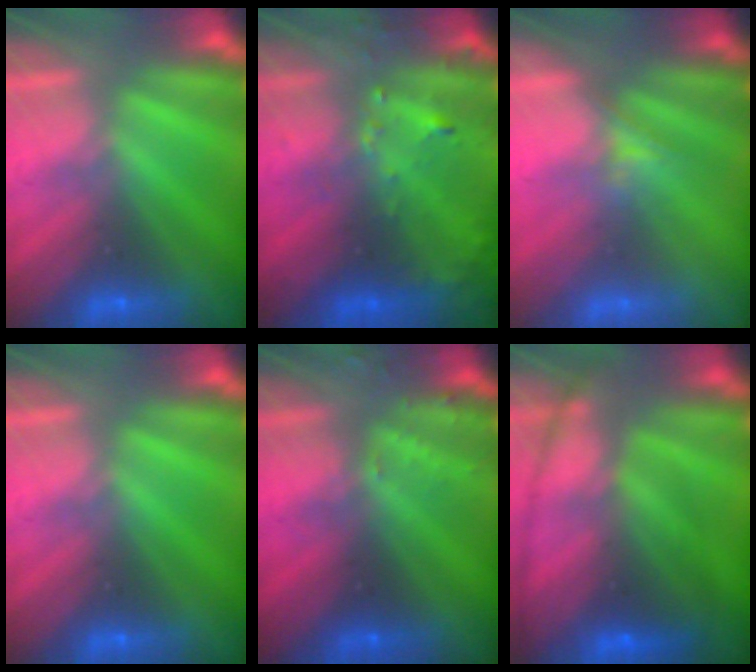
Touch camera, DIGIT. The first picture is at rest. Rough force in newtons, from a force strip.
{"total": 7.0}
{"total": 1.8}
{"total": 0.0}
{"total": 3.2}
{"total": 7.2}